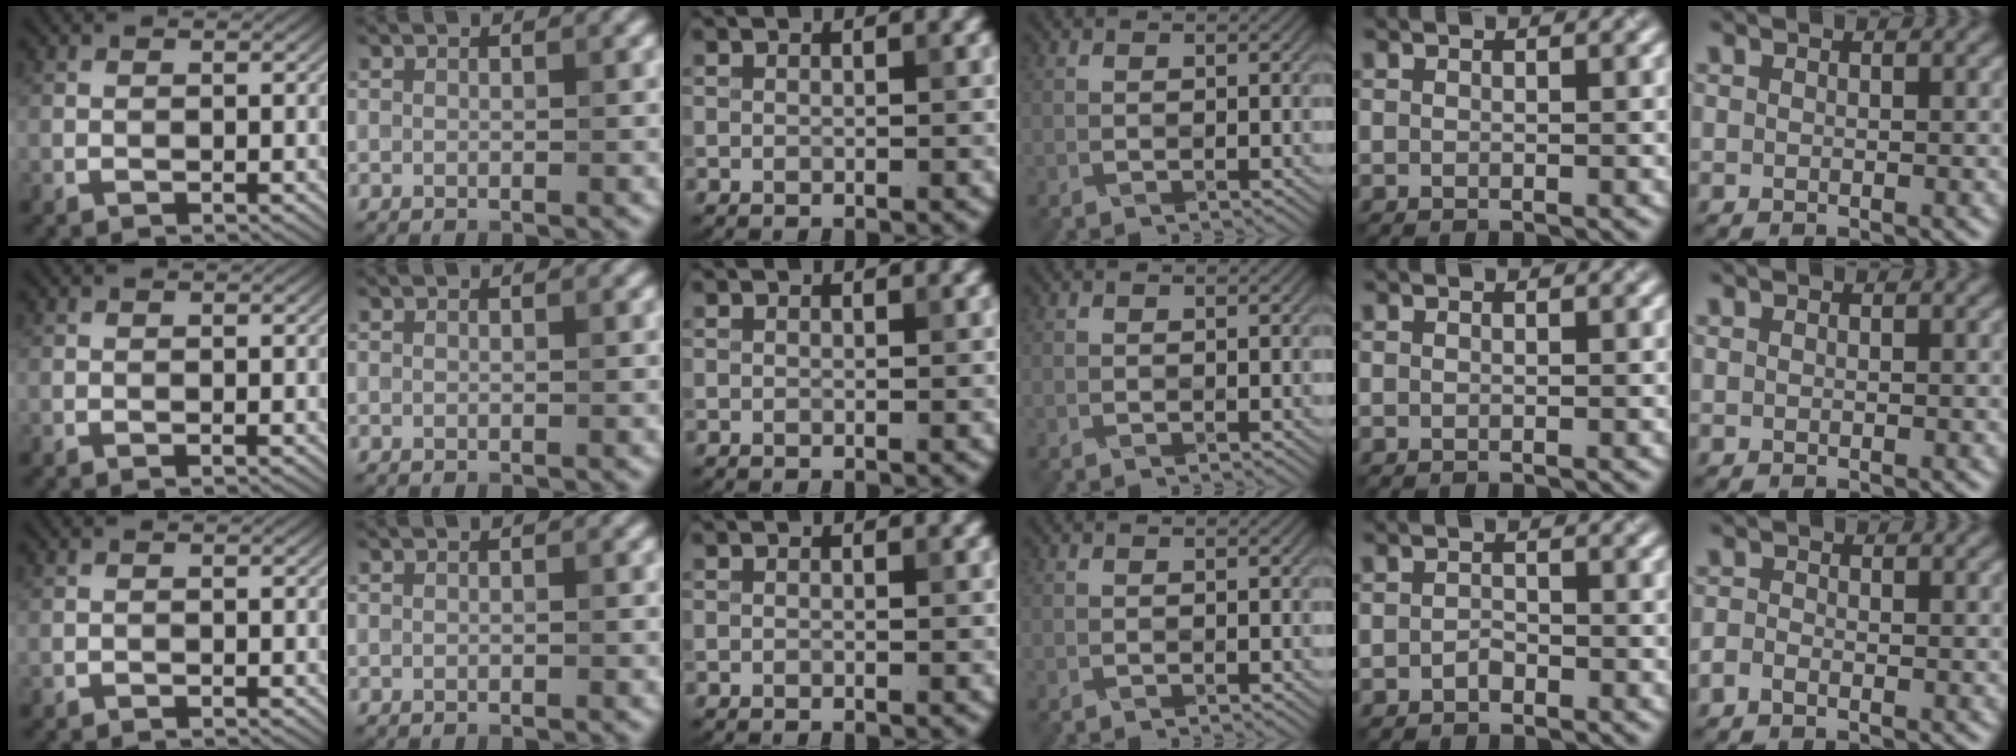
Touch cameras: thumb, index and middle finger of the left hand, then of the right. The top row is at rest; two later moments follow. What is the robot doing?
{"motion": "wrap", "object": "cellophane"}